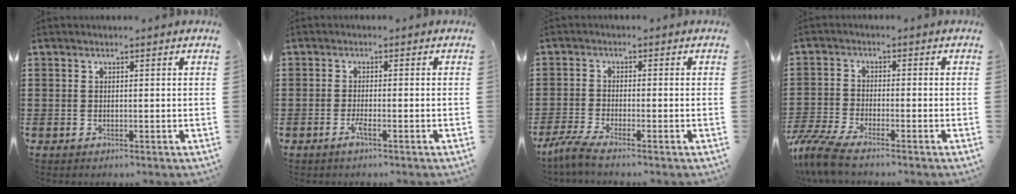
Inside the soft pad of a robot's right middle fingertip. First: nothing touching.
{"total": 2.7, "force": [-1.4, 0.1, 2.3], "torque": [-0.049, -0.006, -0.028]}
{"total": 3.1, "force": [-2.6, -0.3, 1.7], "torque": [-0.053, -0.015, -0.055]}
{"total": 5.5, "force": [-4.7, 0.3, 2.8], "torque": [-0.089, -0.025, -0.099]}